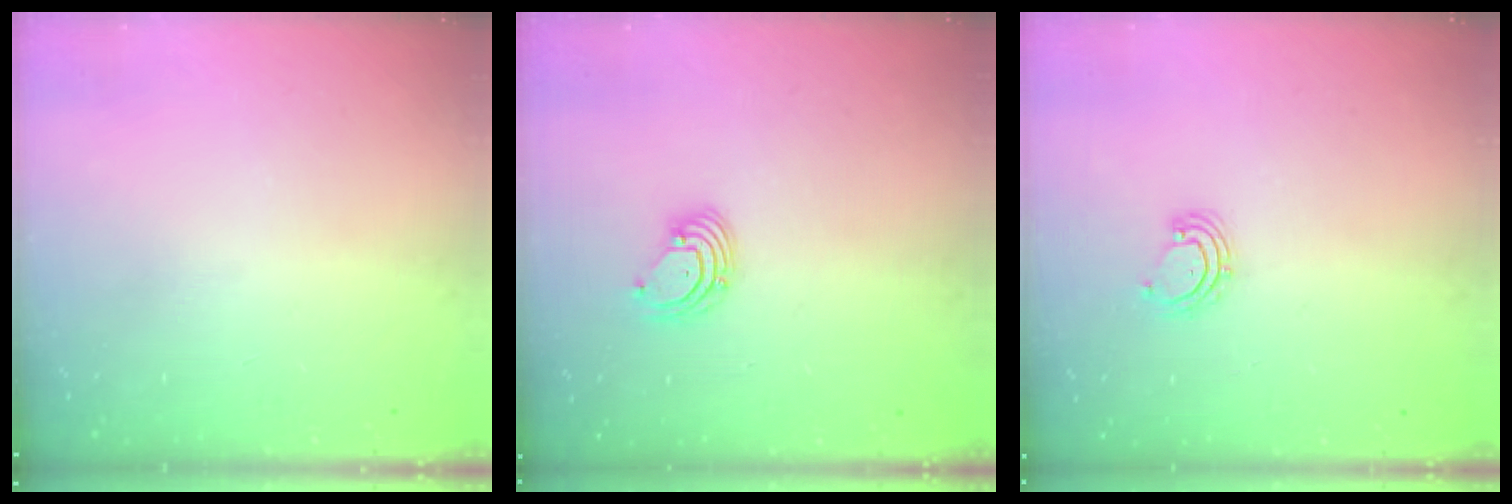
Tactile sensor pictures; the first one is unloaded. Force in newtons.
{"total": 2.7, "press": 2.7, "slide": 0.3}
{"total": 3.3, "press": 3.3, "slide": 0.3}